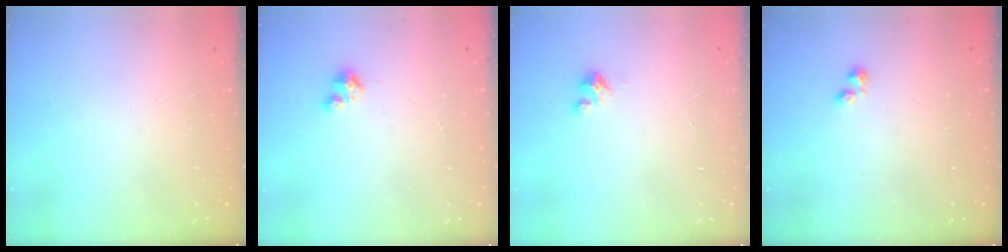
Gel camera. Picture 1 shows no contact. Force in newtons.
{"total": 2.4, "press": 2.3, "slide": 0.2}
{"total": 2.9, "press": 2.9, "slide": 0.2}
{"total": 0.7, "press": 0.7, "slide": 0.2}